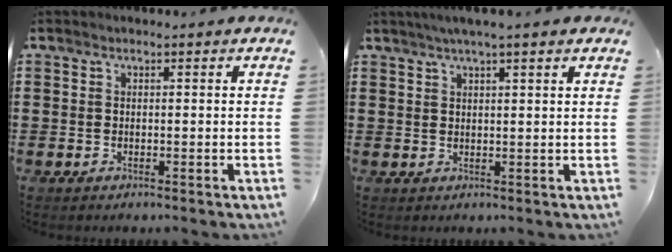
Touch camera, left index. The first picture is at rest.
{"total": 2.6, "force": [2.1, -0.2, 1.5], "torque": [-0.035, 0.003, 0.037]}